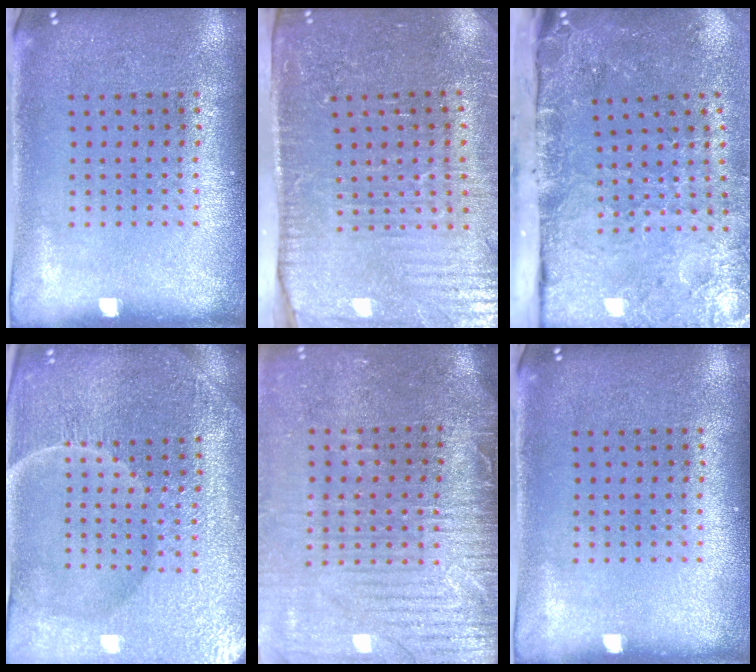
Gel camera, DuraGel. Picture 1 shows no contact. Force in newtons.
{"total": 4.2, "press": 3.8, "slide": 1.7}
{"total": 4.8, "press": 3.7, "slide": 3.1}
{"total": 5.5, "press": 5.0, "slide": 2.1}
{"total": 4.2, "press": 3.7, "slide": 2.1}
{"total": 0.0}